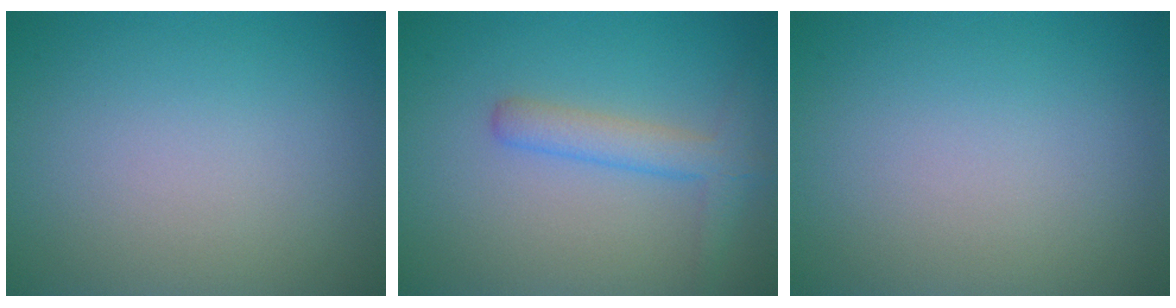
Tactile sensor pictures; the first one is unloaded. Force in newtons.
{"total": 2.9, "press": 2.9, "slide": 0.2}
{"total": 0.0}